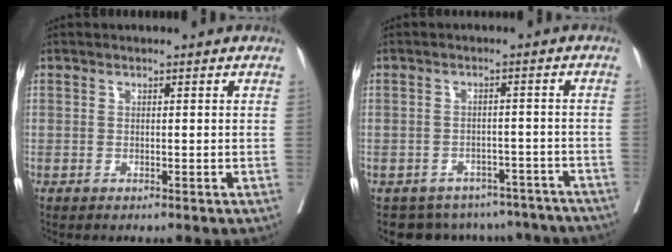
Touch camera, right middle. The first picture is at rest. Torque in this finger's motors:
{"motor_torque": [0.89, -1.25, 0.11, 0.03]}